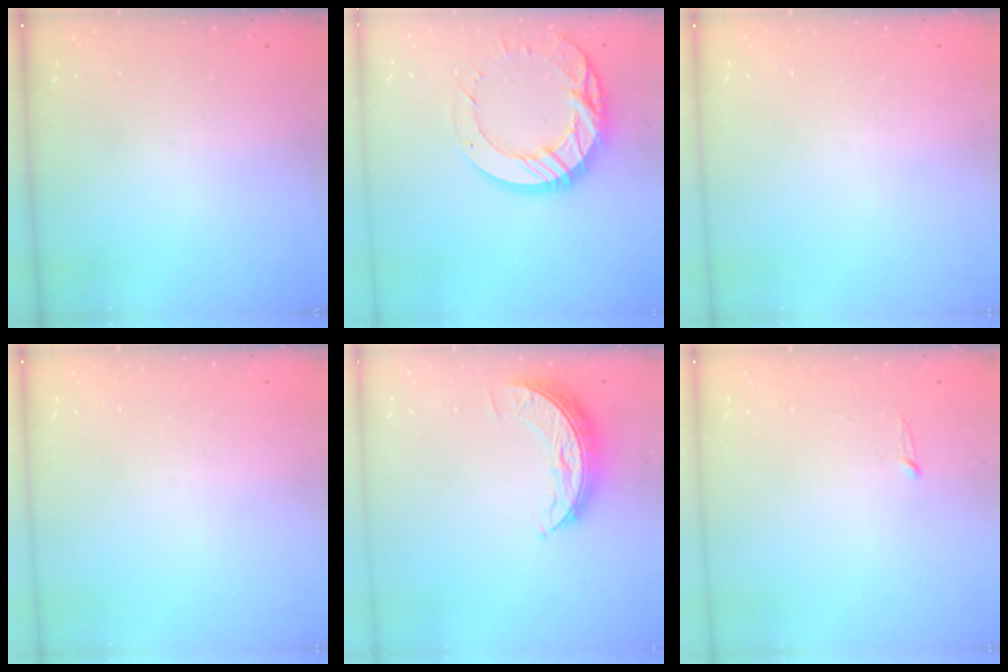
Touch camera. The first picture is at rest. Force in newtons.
{"total": 17.3, "press": 17.2, "slide": 1.8}
{"total": 0.0}
{"total": 0.0}
{"total": 7.9, "press": 7.9, "slide": 0.6}
{"total": 2.5, "press": 2.5, "slide": 0.2}